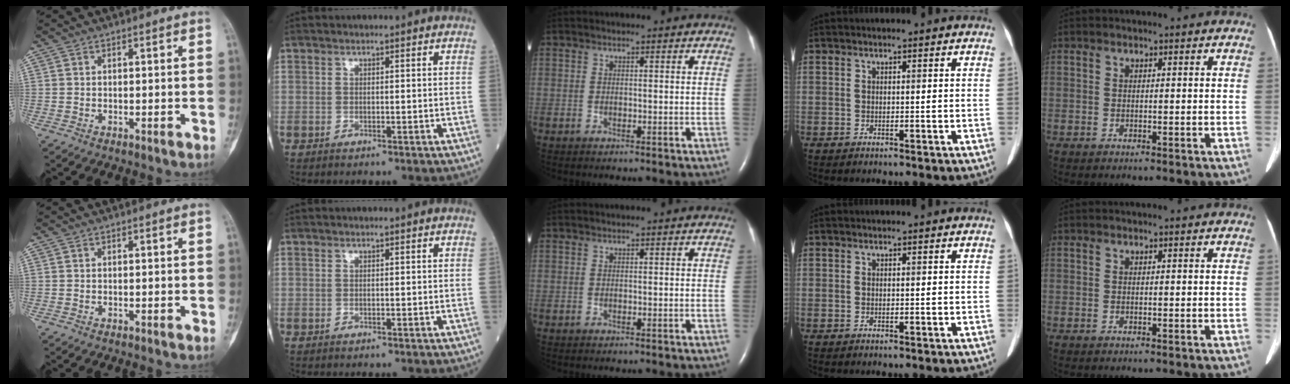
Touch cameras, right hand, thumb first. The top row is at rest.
{}